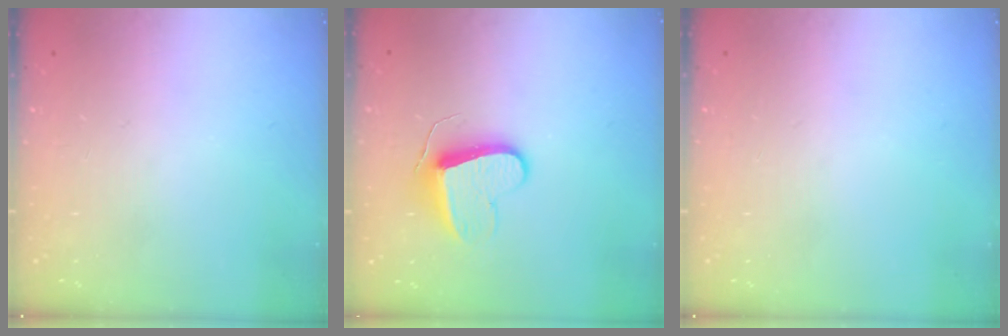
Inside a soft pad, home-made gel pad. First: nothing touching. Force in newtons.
{"total": 9.2, "press": 9.2, "slide": 0.3}
{"total": 0.0}